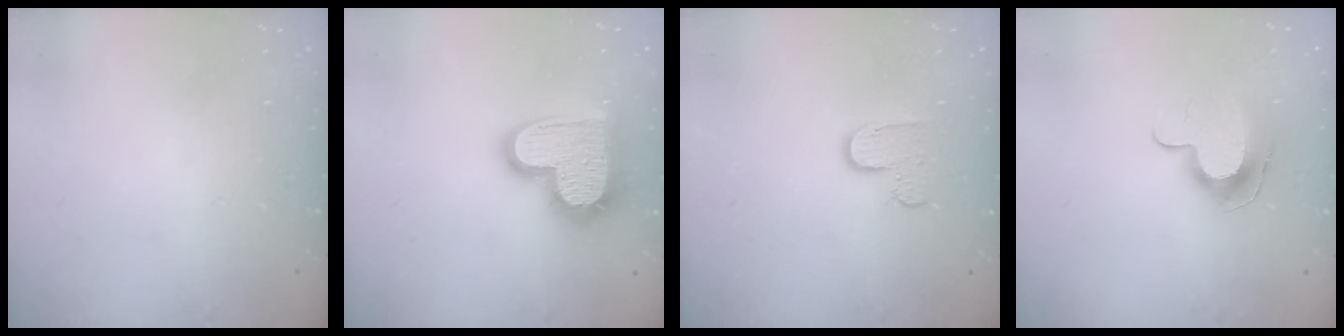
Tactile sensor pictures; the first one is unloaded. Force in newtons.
{"total": 20.1, "press": 20.1, "slide": 1.5}
{"total": 6.2, "press": 6.2, "slide": 0.3}
{"total": 10.3, "press": 10.3, "slide": 0.4}